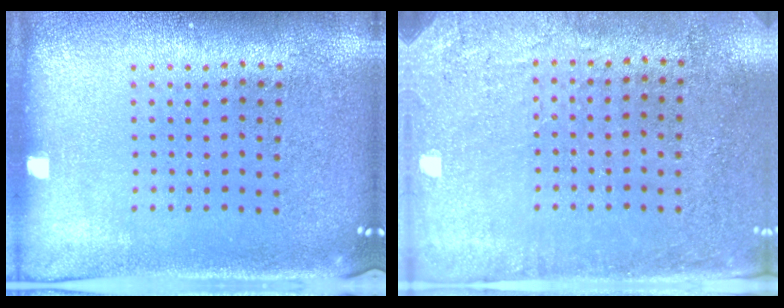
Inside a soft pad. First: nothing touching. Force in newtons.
{"total": 2.8, "press": 2.3, "slide": 1.6}